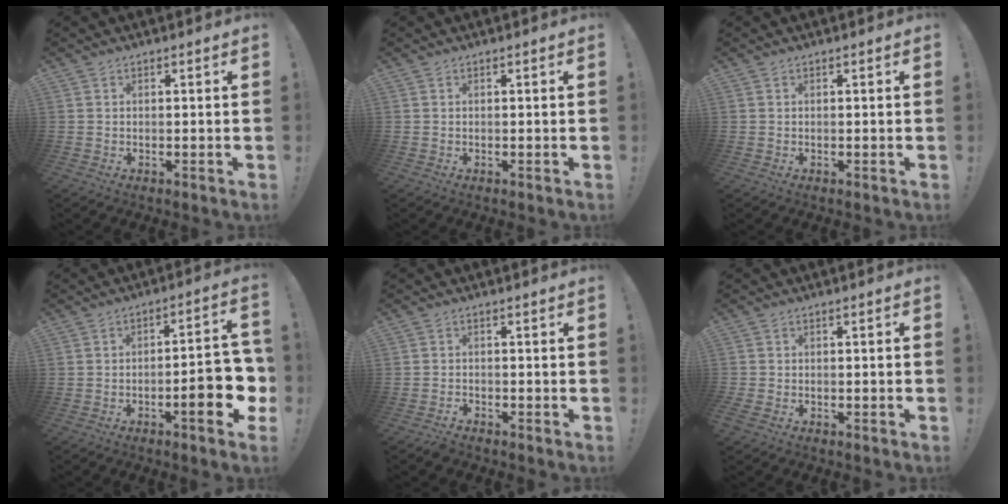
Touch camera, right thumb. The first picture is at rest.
{"total": 0.0}
{"total": 0.0}
{"total": 12.5, "force": [-4.0, 2.7, 11.5], "torque": [-0.146, 0.010, -0.061]}
{"total": 2.0, "force": [-2.0, 0.1, 0.4], "torque": [-0.005, 0.003, -0.037]}
{"total": 2.1, "force": [-1.7, 0.6, 1.0], "torque": [-0.020, 0.004, -0.032]}